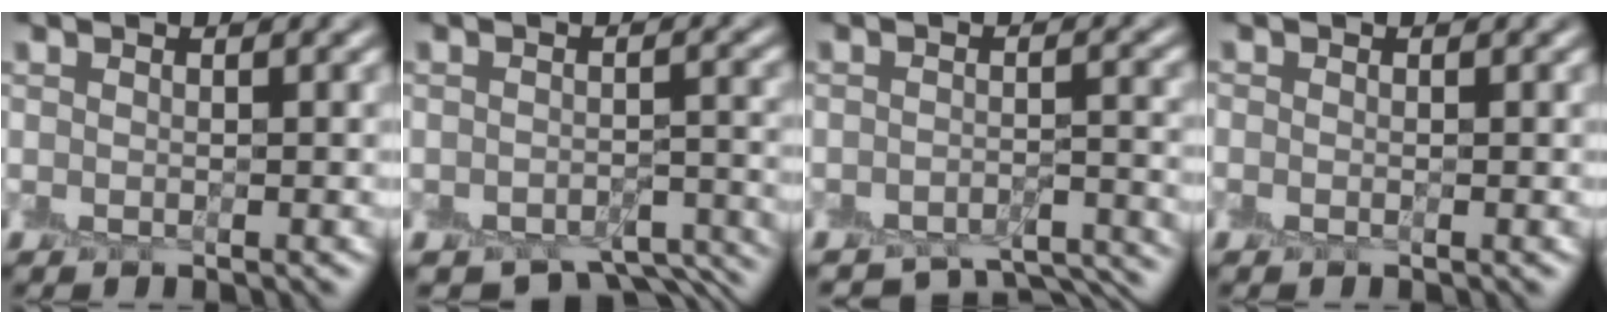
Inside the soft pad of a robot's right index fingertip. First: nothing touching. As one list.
[{"total": 6.2, "force": [-5.1, 2.5, 2.6], "torque": [-0.028, -0.014, -0.055]}, {"total": 5.0, "force": [-4.7, 1.0, 1.4], "torque": [-0.016, -0.007, -0.059]}, {"total": 0.5, "force": [-0.2, 0.5, 0.1], "torque": [-0.002, 0.000, -0.004]}]